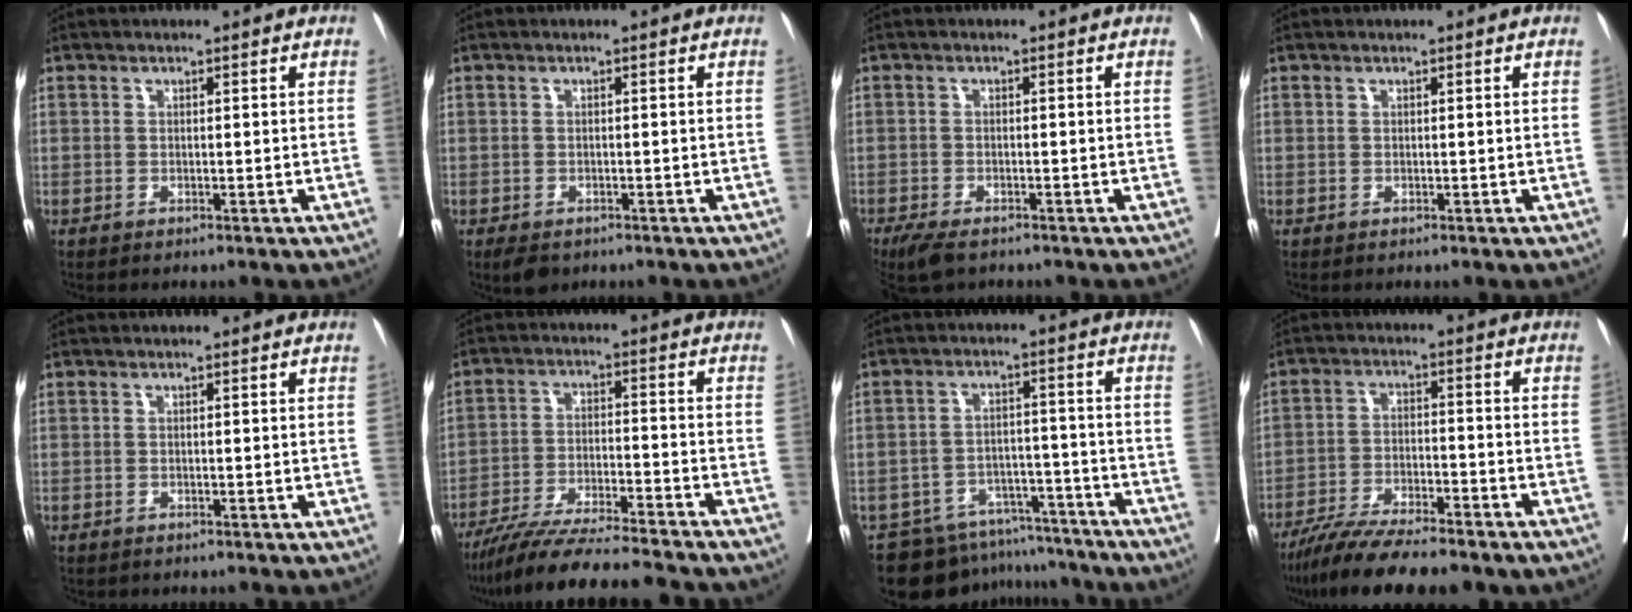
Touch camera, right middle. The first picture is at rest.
{"total": 2.9, "force": [-2.1, 1.6, 1.3], "torque": [-0.017, -0.004, -0.030]}
{"total": 5.4, "force": [-4.2, 1.6, 2.9], "torque": [-0.048, -0.012, -0.067]}
{"total": 0.0}
{"total": 1.4, "force": [-1.3, 0.4, 0.3], "torque": [-0.011, -0.003, -0.020]}
{"total": 17.2, "force": [-15.5, 0.5, 7.6], "torque": [-0.130, -0.023, -0.247]}
{"total": 13.5, "force": [-12.5, 5.0, 1.4], "torque": [-0.014, 0.029, -0.172]}
{"total": 13.2, "force": [-11.1, 1.7, 7.0], "torque": [-0.109, -0.023, -0.178]}